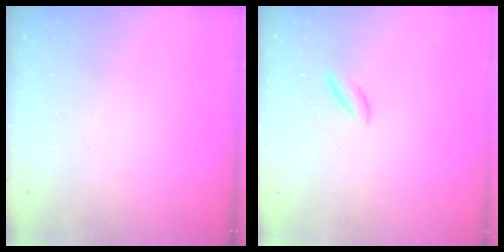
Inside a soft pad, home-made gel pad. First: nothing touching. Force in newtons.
{"total": 2.7, "press": 2.4, "slide": 1.2}